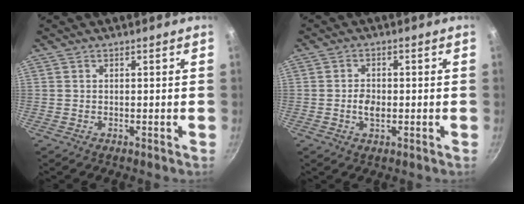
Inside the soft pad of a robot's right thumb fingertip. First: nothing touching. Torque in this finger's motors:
{"motor_torque": [-0.19, 0.32, 0.08, 0.51, -0.02]}